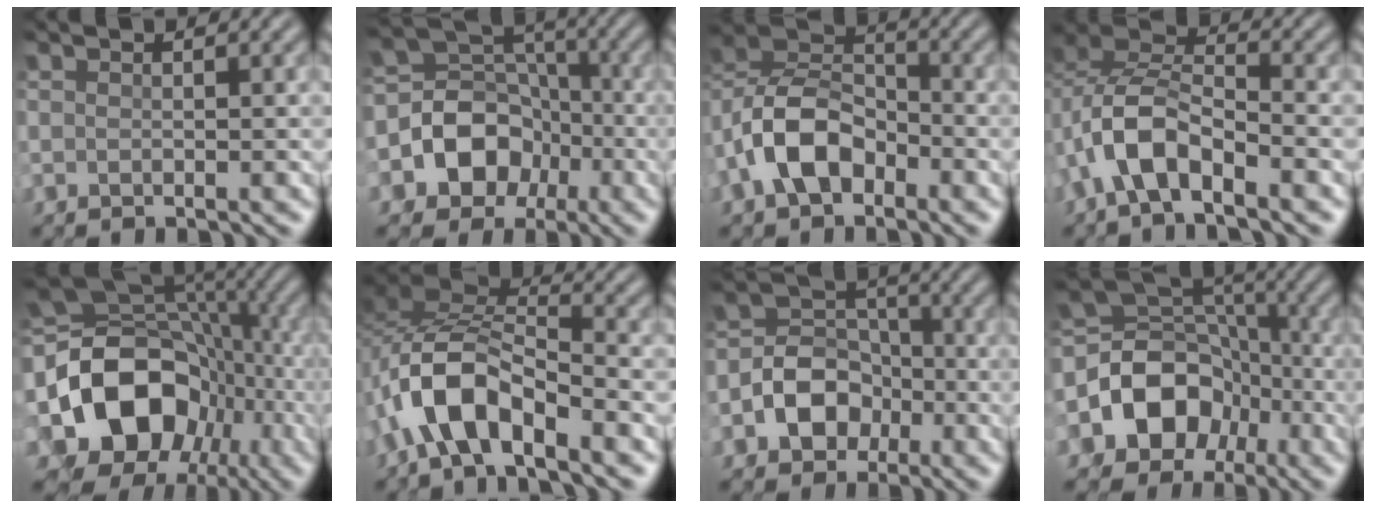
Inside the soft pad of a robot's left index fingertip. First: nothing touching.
{"total": 8.6, "force": [-2.5, 7.2, 3.9], "torque": [-0.070, 0.020, -0.067]}
{"total": 7.1, "force": [-3.2, 4.2, 4.7], "torque": [-0.097, 0.016, -0.074]}
{"total": 5.3, "force": [-2.7, 2.3, 3.9], "torque": [-0.076, 0.015, -0.053]}
{"total": 15.5, "force": [-2.0, 11.7, 9.9], "torque": [-0.193, -0.013, -0.022]}
{"total": 6.7, "force": [-4.0, 2.2, 4.9], "torque": [-0.090, 0.011, -0.080]}
{"total": 5.5, "force": [-2.2, 4.1, 2.9], "torque": [-0.040, 0.010, -0.046]}
{"total": 9.8, "force": [-2.6, 7.8, 5.3], "torque": [-0.095, 0.009, -0.059]}